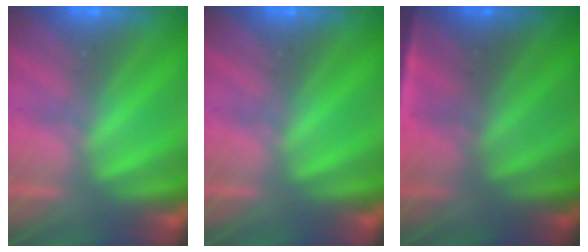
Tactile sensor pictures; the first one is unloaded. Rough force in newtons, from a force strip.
{"total": 0.0}
{"total": 4.5}